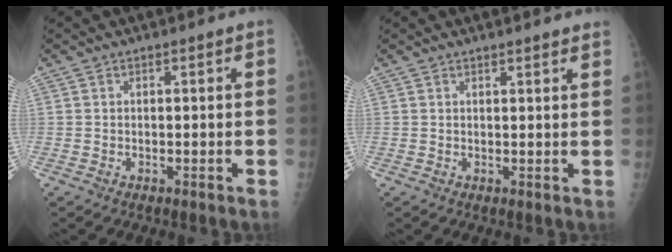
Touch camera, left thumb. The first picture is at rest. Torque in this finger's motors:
{"motor_torque": [-0.37, 0.24, -0.23, -0.16, 0.05]}